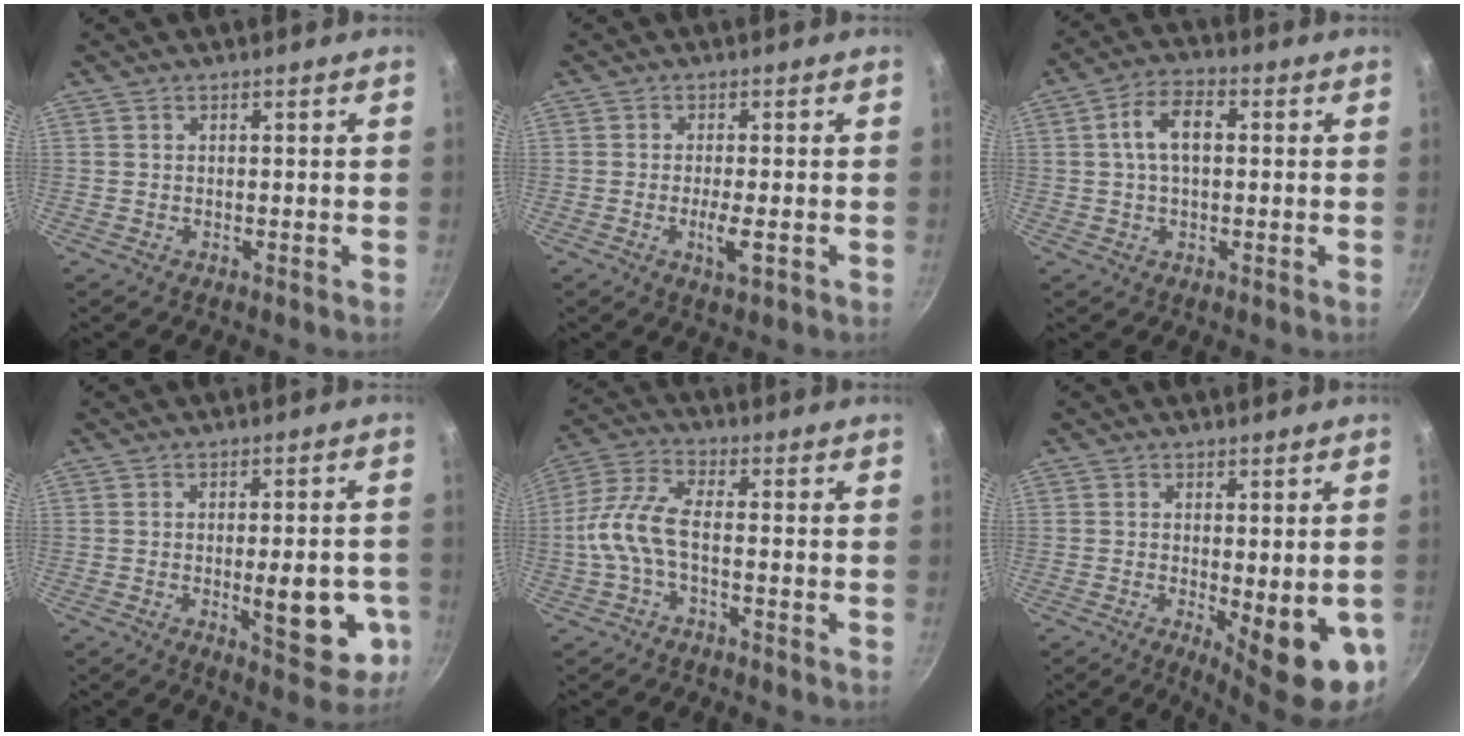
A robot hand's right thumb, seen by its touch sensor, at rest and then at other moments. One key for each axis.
{"total": 3.6, "fx": -1.1, "fy": 0.9, "fz": 3.3, "tx": -0.067, "ty": -0.005, "tz": -0.018}
{"total": 7.6, "fx": 1.0, "fy": 4.1, "fz": 6.2, "tx": -0.114, "ty": 0.018, "tz": 0.015}
{"total": 11.0, "fx": -2.8, "fy": 4.1, "fz": 9.9, "tx": -0.108, "ty": 0.006, "tz": -0.029}
{"total": 8.1, "fx": -1.6, "fy": 3.0, "fz": 7.4, "tx": -0.178, "ty": 0.030, "tz": -0.039}
{"total": 12.8, "fx": -4.1, "fy": 4.3, "fz": 11.3, "tx": -0.124, "ty": -0.015, "tz": -0.041}